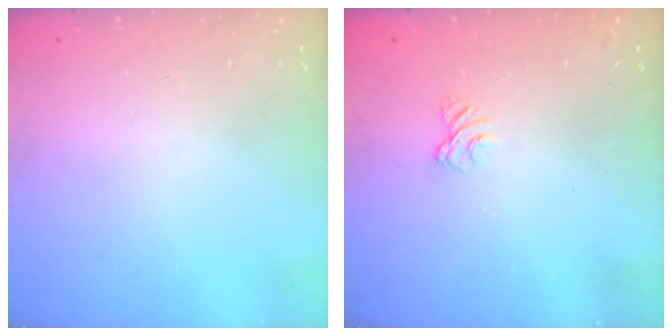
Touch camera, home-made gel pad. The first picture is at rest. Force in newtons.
{"total": 2.3, "press": 2.0, "slide": 1.2}